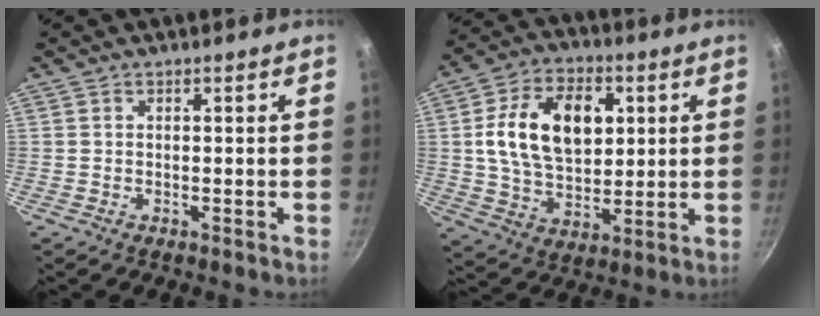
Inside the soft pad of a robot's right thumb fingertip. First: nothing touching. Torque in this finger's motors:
{"motor_torque": [1.06, 1.24, 0.34, -0.16, 0.32]}